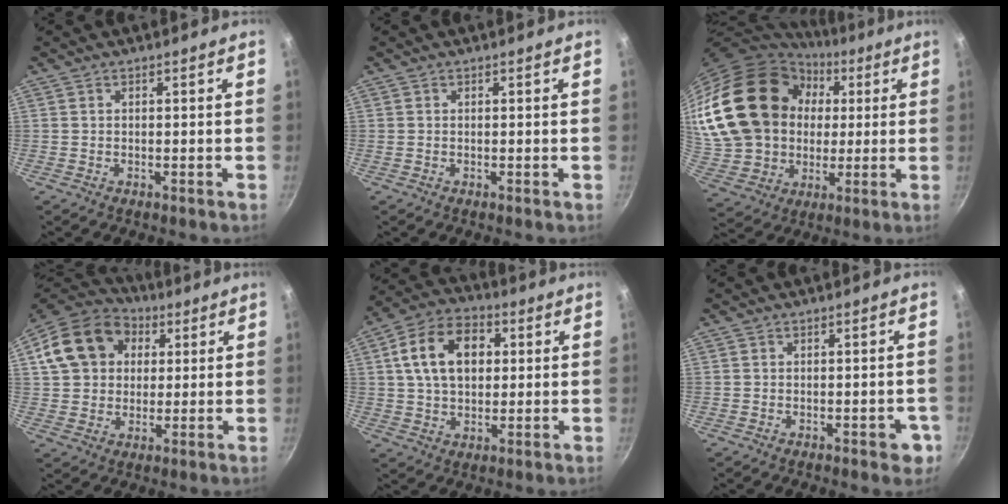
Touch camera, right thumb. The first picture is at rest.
{"total": 0.0}
{"total": 28.3, "force": [6.2, 22.1, 16.6], "torque": [-0.310, 0.022, 0.130]}
{"total": 17.4, "force": [4.7, 13.9, 9.3], "torque": [-0.155, 0.026, 0.072]}
{"total": 14.4, "force": [3.1, 9.8, 10.0], "torque": [-0.152, 0.014, 0.042]}
{"total": 3.8, "force": [-1.5, 2.0, 2.9], "torque": [-0.016, 0.010, -0.018]}